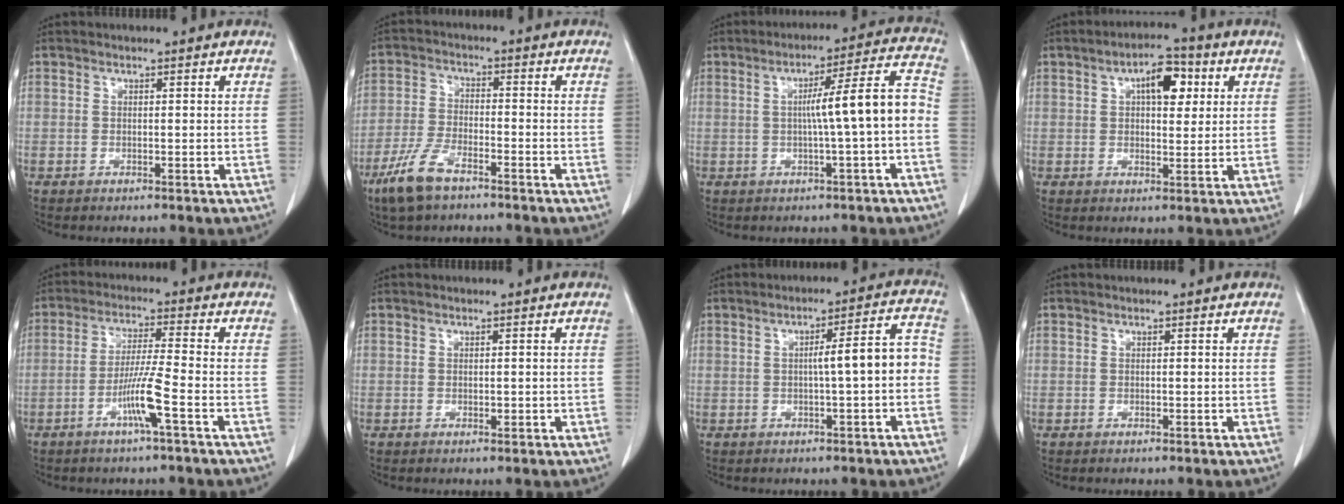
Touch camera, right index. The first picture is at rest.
{"total": 7.4, "force": [-5.1, 2.4, 4.8], "torque": [-0.111, -0.011, -0.098]}
{"total": 10.6, "force": [-1.0, -0.5, 10.5], "torque": [-0.152, 0.022, -0.016]}
{"total": 7.1, "force": [2.5, 3.0, 5.9], "torque": [-0.090, 0.016, 0.037]}
{"total": 6.6, "force": [-2.9, -0.8, 5.9], "torque": [-0.117, -0.006, -0.057]}
{"total": 0.8, "force": [-0.1, 0.4, 0.7], "torque": [-0.010, -0.001, 0.001]}
{"total": 6.6, "force": [-0.8, 0.6, 6.6], "torque": [-0.091, 0.026, -0.011]}
{"total": 0.0}